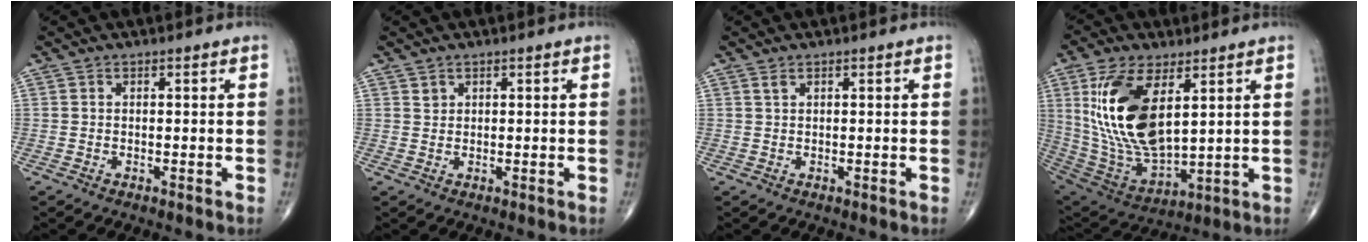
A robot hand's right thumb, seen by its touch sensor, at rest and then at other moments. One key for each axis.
{"total": 1.0, "fx": 0.7, "fy": 0.7, "fz": 0.2, "tx": 0.005, "ty": -0.004, "tz": 0.011}
{"total": 0.7, "fx": 0.5, "fy": 0.2, "fz": 0.4, "tx": -0.010, "ty": 0.002, "tz": 0.011}
{"total": 19.9, "fx": 5.8, "fy": 9.5, "fz": 16.5, "tx": -0.319, "ty": -0.029, "tz": 0.122}